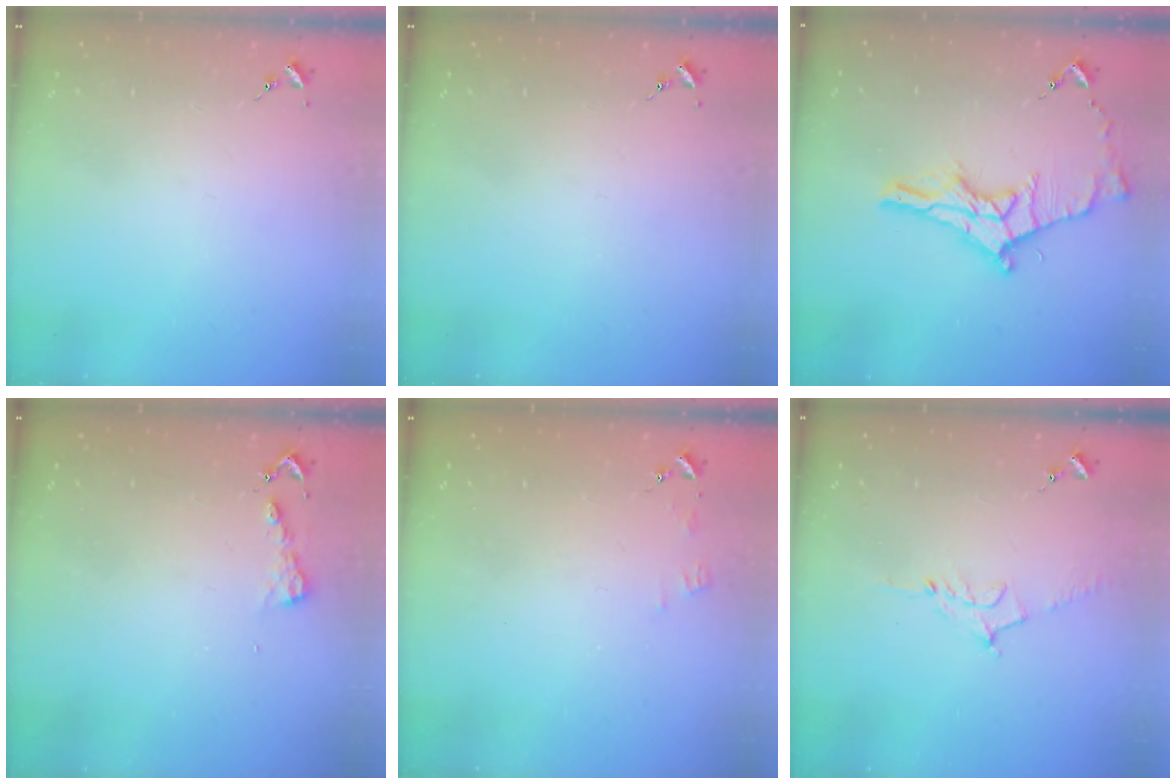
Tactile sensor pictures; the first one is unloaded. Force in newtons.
{"total": 0.0}
{"total": 13.4, "press": 13.4, "slide": 0.6}
{"total": 4.6, "press": 4.6, "slide": 0.4}
{"total": 4.2, "press": 4.2, "slide": 0.5}
{"total": 7.9, "press": 7.9, "slide": 1.0}